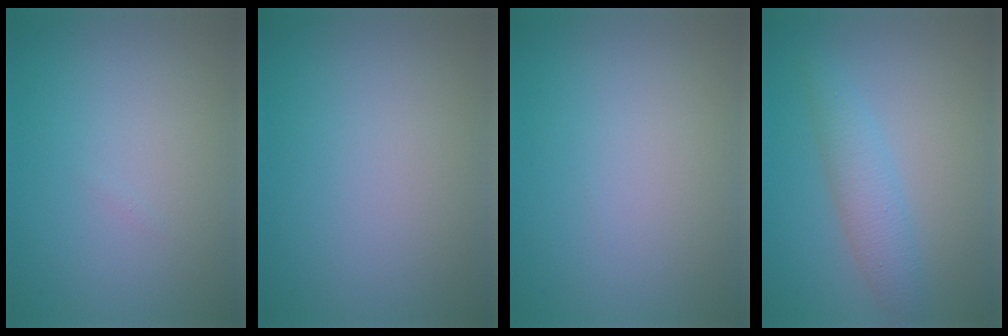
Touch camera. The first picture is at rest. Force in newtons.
{"total": 0.0}
{"total": 0.0}
{"total": 2.9, "press": 2.9, "slide": 0.1}